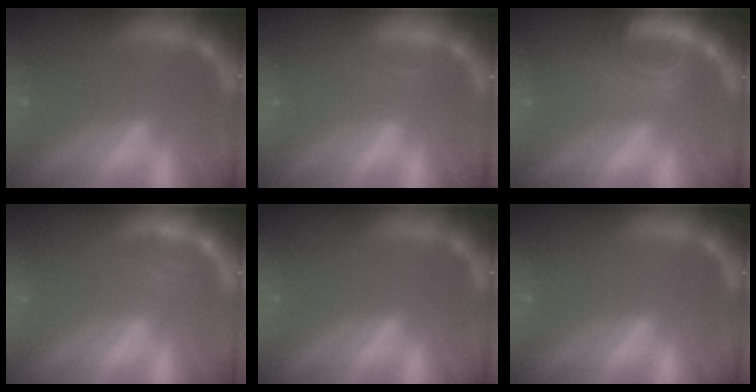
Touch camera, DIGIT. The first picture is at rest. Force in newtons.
{"total": 0.9}
{"total": 6.1}
{"total": 2.0}
{"total": 0.0}
{"total": 0.0}